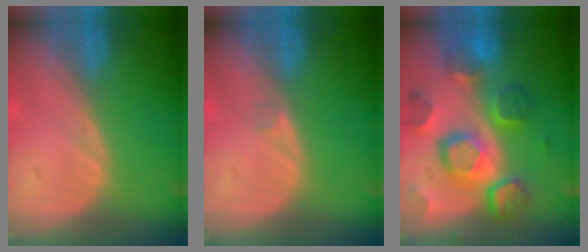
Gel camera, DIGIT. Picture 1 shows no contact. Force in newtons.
{"total": 0.5, "press": 0.5, "slide": 0.1}
{"total": 12.4, "press": 10.7, "slide": 6.1}